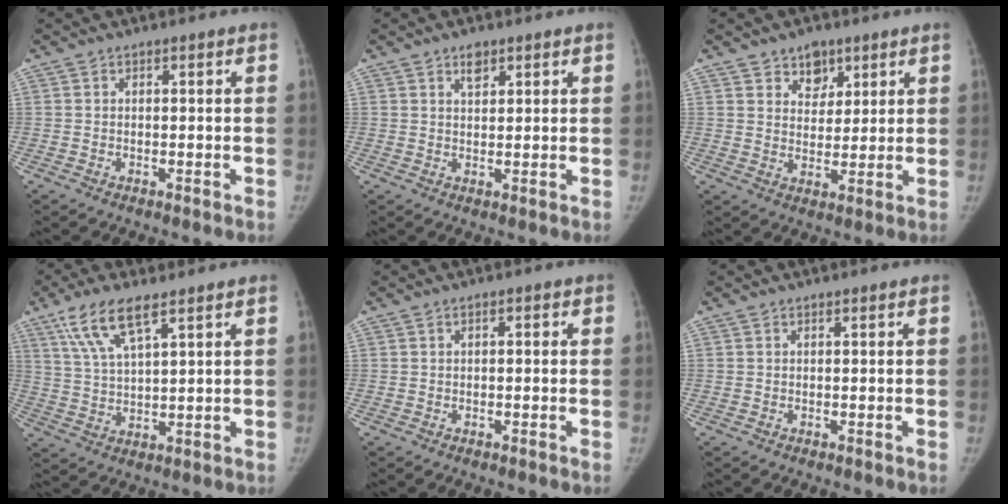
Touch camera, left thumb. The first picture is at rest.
{"total": 2.5, "force": [1.6, 1.4, 1.4], "torque": [-0.011, -0.010, 0.027]}
{"total": 5.8, "force": [3.6, 4.1, 2.0], "torque": [0.003, -0.021, 0.058]}
{"total": 9.4, "force": [5.6, 2.5, 7.2], "torque": [-0.149, -0.015, 0.117]}
{"total": 0.9, "force": [0.1, 0.4, 0.7], "torque": [-0.008, 0.003, -0.003]}
{"total": 0.0}